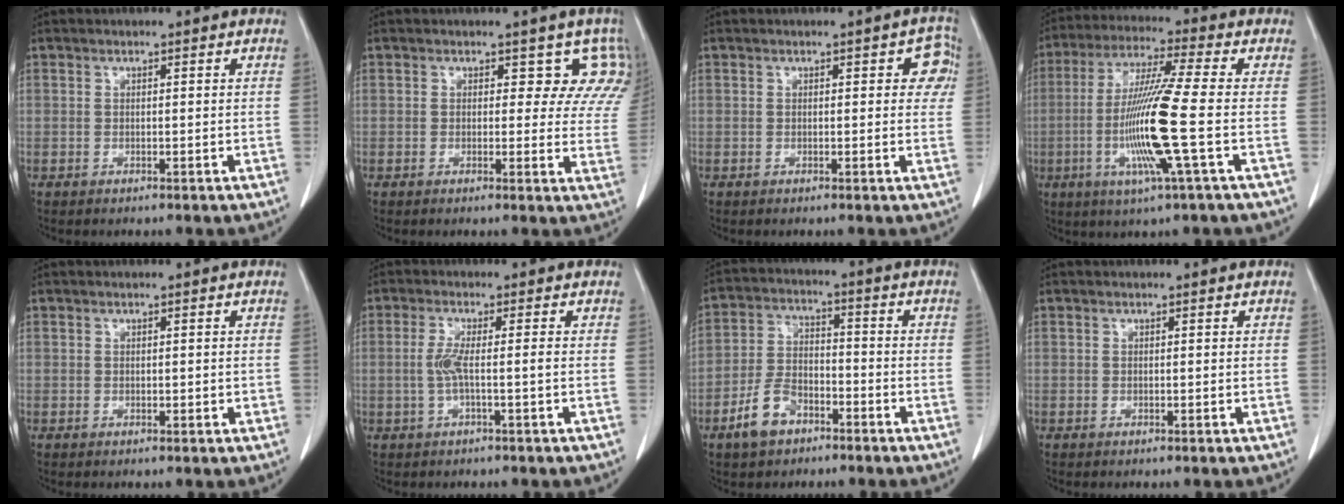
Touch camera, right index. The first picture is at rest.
{"total": 6.1, "force": [4.4, 3.7, 2.0], "torque": [0.010, -0.006, 0.017]}
{"total": 3.7, "force": [1.0, 1.8, 3.1], "torque": [-0.018, 0.011, 0.005]}
{"total": 13.5, "force": [-2.7, -1.1, 13.2], "torque": [-0.266, -0.015, -0.061]}
{"total": 1.0, "force": [0.0, 0.7, 0.7], "torque": [-0.009, 0.002, 0.003]}
{"total": 3.3, "force": [-0.5, -0.1, 3.2], "torque": [-0.070, 0.002, -0.010]}
{"total": 7.6, "force": [-4.5, 4.3, 4.3], "torque": [-0.097, 0.009, -0.082]}
{"total": 0.0}